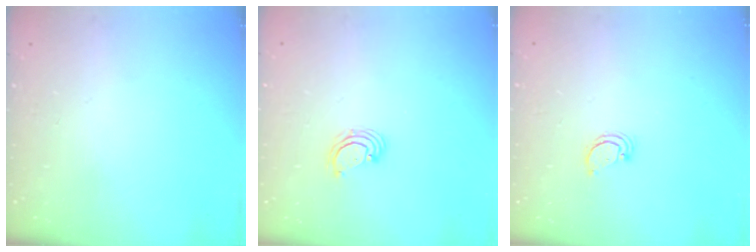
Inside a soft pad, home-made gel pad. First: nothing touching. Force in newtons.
{"total": 2.4, "press": 2.4, "slide": 0.2}
{"total": 2.1, "press": 2.1, "slide": 0.2}